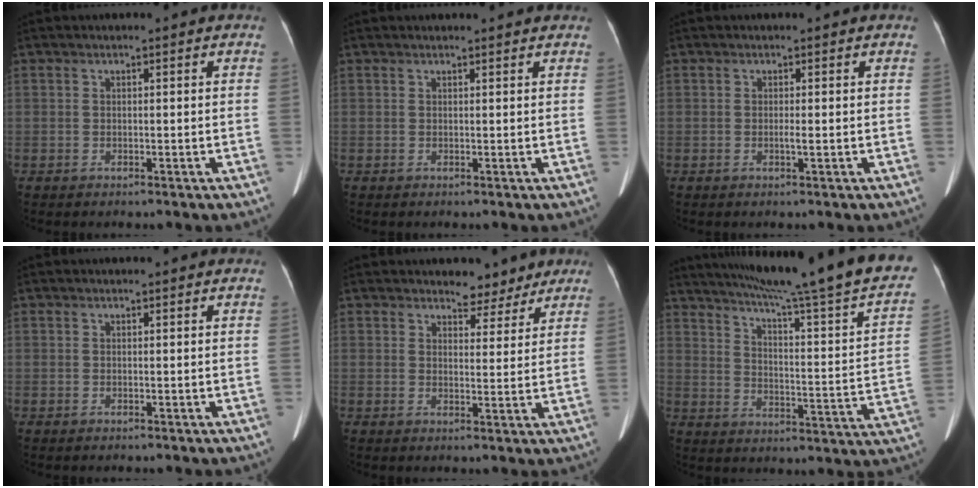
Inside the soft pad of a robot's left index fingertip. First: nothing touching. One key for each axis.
{"total": 3.3, "fx": 3.2, "fy": 0.1, "fz": 0.7, "tx": -0.012, "ty": 0.021, "tz": 0.036}
{"total": 0.7, "fx": -0.4, "fy": -0.2, "fz": 0.6, "tx": -0.015, "ty": 0.000, "tz": -0.004}
{"total": 0.0}
{"total": 4.5, "fx": 3.8, "fy": 2.2, "fz": 0.7, "tx": -0.004, "ty": -0.003, "tz": 0.051}
{"total": 29.3, "fx": 24.2, "fy": -0.2, "fz": 16.6, "tx": -0.235, "ty": -0.071, "tz": 0.313}